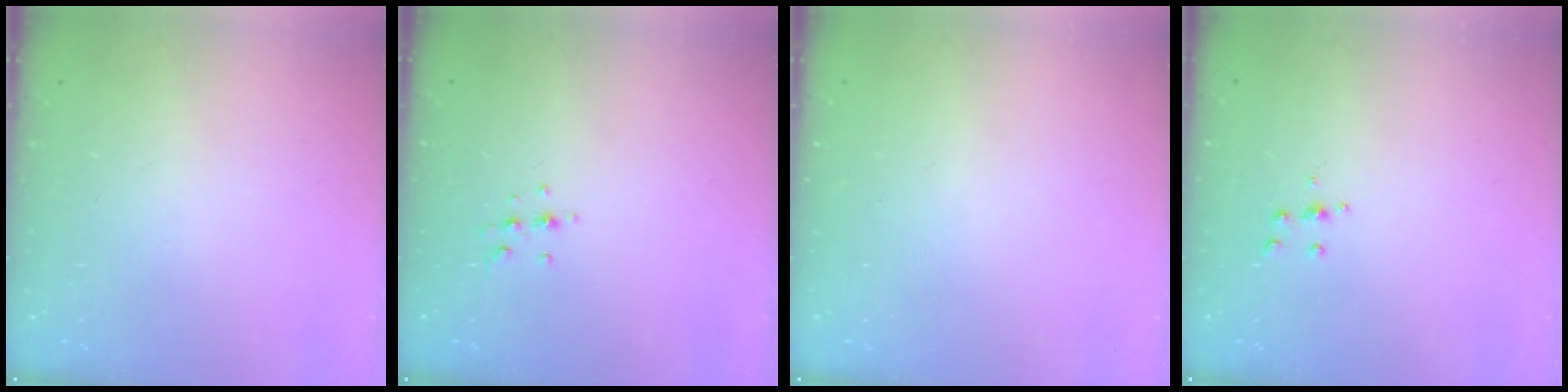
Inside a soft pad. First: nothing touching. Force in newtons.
{"total": 5.3, "press": 5.1, "slide": 1.5}
{"total": 0.0}
{"total": 4.0, "press": 3.9, "slide": 0.9}